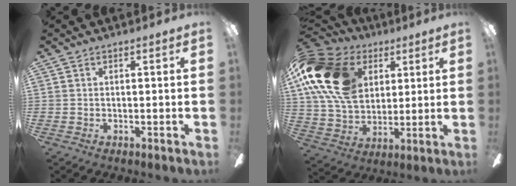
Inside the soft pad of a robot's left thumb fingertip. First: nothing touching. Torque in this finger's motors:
{"motor_torque": [0.25, 1.29, 1.44, -1.33, 0.66]}